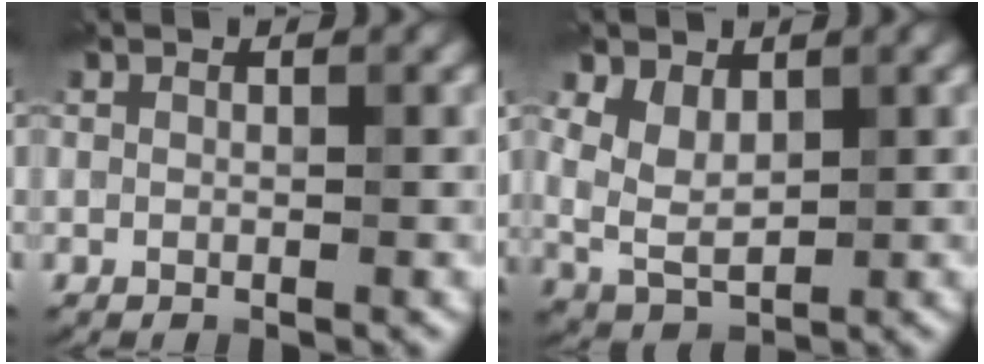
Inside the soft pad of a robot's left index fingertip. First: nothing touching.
{"total": 3.7, "force": [1.5, 2.3, 2.5], "torque": [-0.061, 0.001, 0.029]}